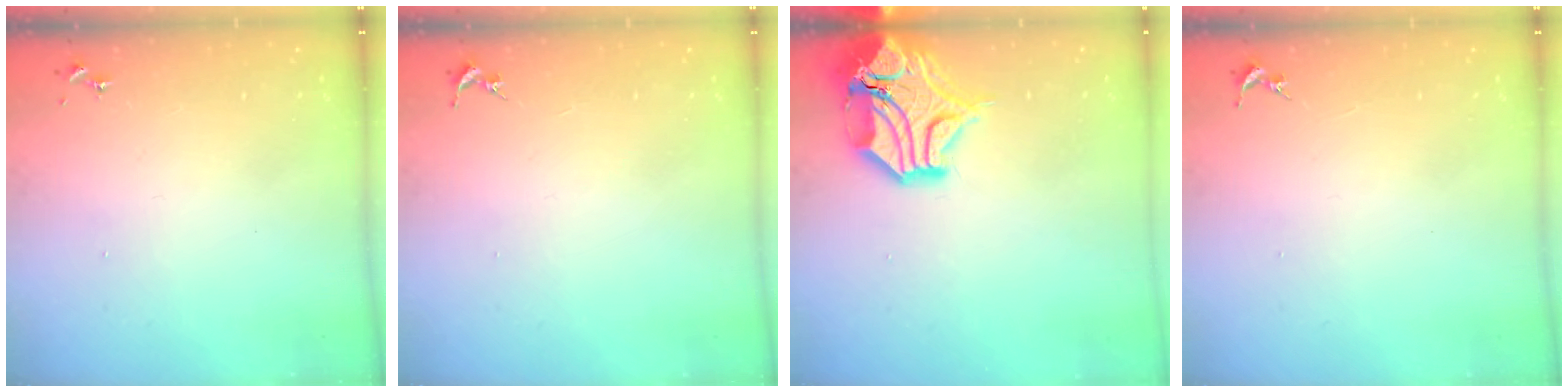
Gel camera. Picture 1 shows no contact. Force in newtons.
{"total": 0.0}
{"total": 17.9, "press": 17.7, "slide": 2.6}
{"total": 0.0}